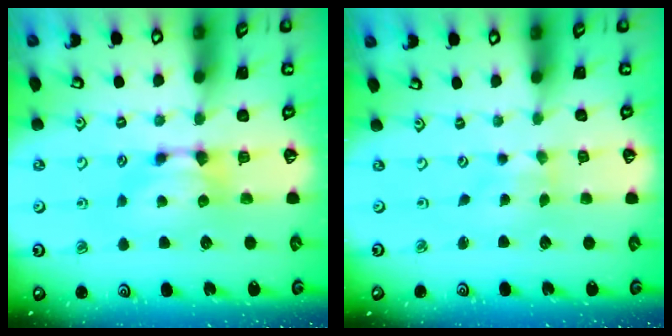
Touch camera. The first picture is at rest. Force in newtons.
{"total": 3.5, "press": 3.4, "slide": 0.7}